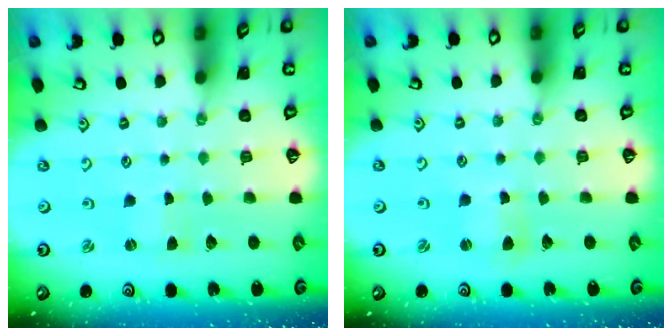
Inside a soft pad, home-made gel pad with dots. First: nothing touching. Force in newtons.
{"total": 2.3, "press": 2.3, "slide": 0.3}